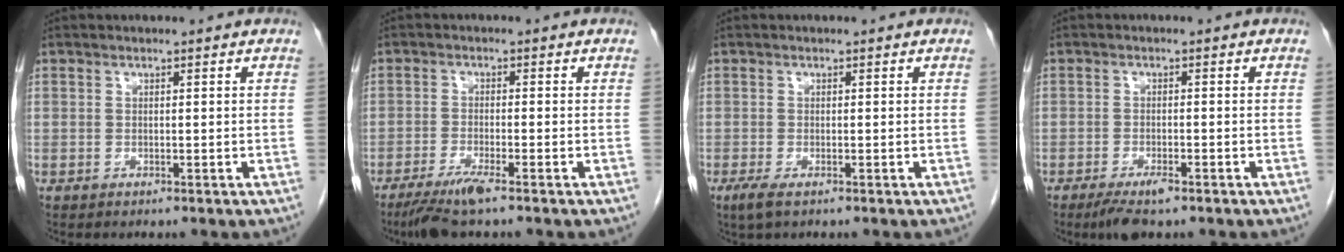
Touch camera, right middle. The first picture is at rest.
{"total": 5.0, "force": [-3.6, -0.1, 3.5], "torque": [-0.070, -0.014, -0.070]}
{"total": 2.0, "force": [-1.1, 0.5, 1.6], "torque": [-0.038, -0.006, -0.020]}
{"total": 4.0, "force": [-2.7, 0.9, 2.8], "torque": [-0.055, -0.006, -0.042]}